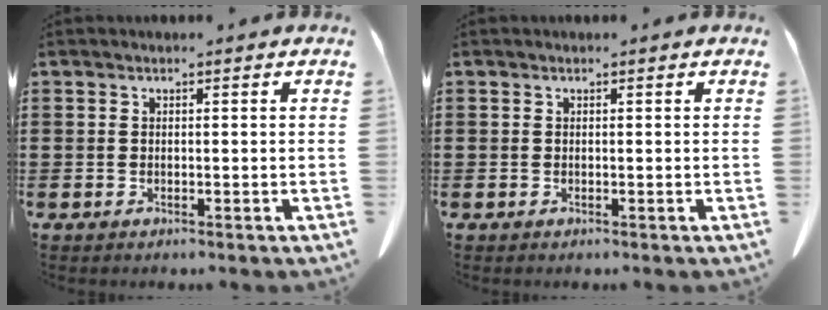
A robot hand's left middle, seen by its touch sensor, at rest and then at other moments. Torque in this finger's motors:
{"motor_torque": [-0.01, 0.00, 0.00, 0.00]}